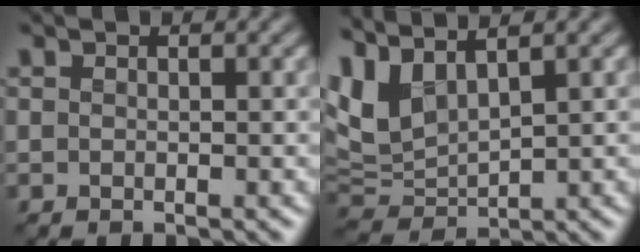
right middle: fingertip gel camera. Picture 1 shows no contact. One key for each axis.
{"total": 5.6, "fx": 2.7, "fy": 2.7, "fz": 4.2, "tx": -0.106, "ty": 0.003, "tz": 0.051}